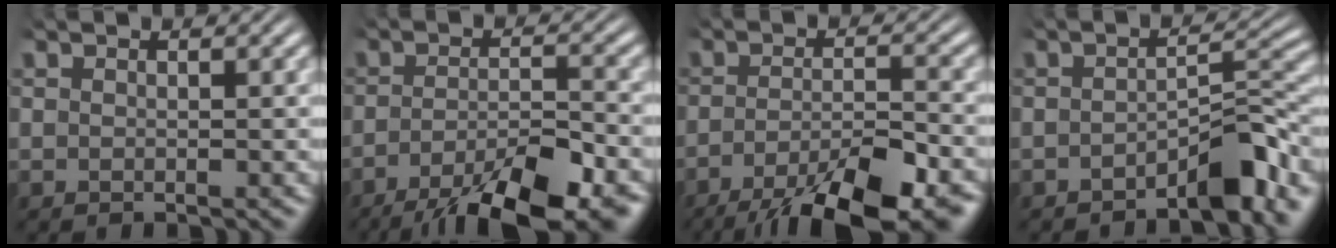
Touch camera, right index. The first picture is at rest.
{"total": 10.2, "force": [-7.0, 3.5, 6.6], "torque": [-0.098, -0.025, -0.097]}
{"total": 10.1, "force": [-6.8, 3.4, 6.6], "torque": [-0.099, -0.027, -0.093]}
{"total": 4.7, "force": [-2.8, 0.9, 3.7], "torque": [-0.043, 0.003, -0.049]}